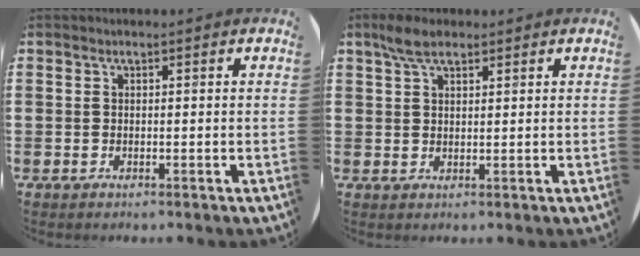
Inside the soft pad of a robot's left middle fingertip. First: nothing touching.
{"total": 3.8, "force": [2.7, 1.5, 2.2], "torque": [-0.041, 0.004, 0.048]}